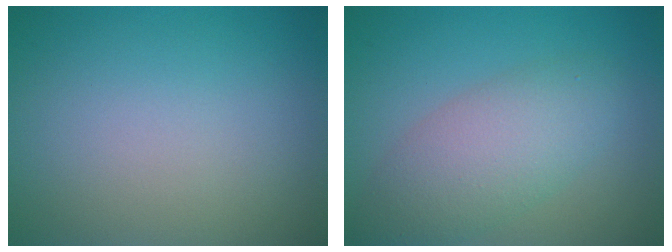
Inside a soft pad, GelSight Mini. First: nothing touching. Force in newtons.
{"total": 4.9, "press": 4.9, "slide": 0.5}